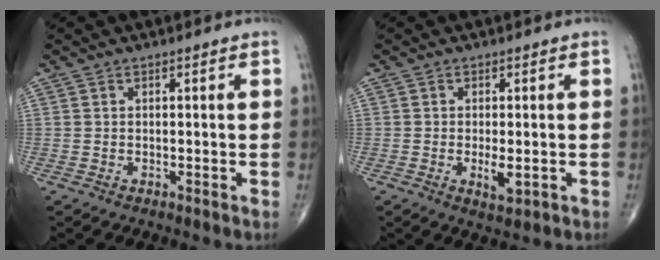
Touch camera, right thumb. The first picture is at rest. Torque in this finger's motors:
{"motor_torque": [0.21, 0.78, 1.22, -0.24, 0.56]}